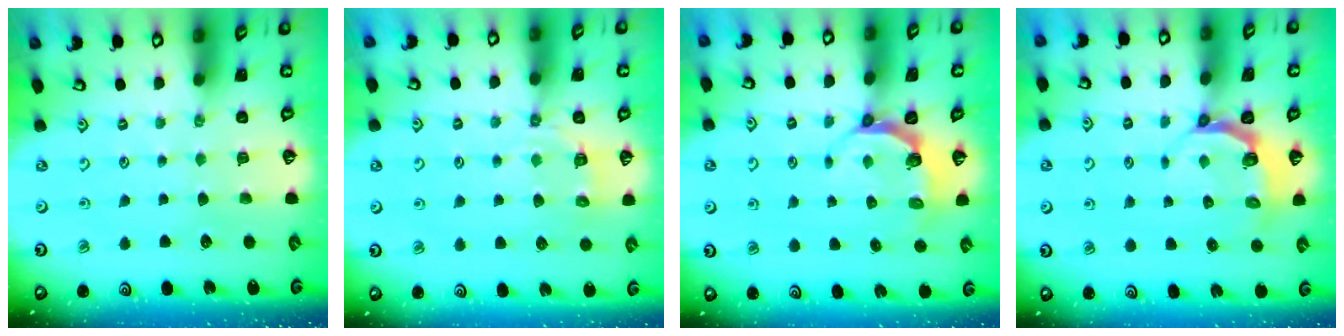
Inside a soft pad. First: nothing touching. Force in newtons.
{"total": 6.0, "press": 5.8, "slide": 1.7}
{"total": 5.4, "press": 4.4, "slide": 3.1}
{"total": 5.4, "press": 4.7, "slide": 2.7}